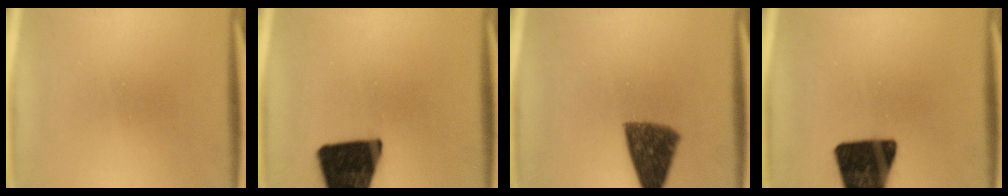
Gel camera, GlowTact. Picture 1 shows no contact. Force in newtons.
{"total": 19.8}
{"total": 9.7}
{"total": 18.9}